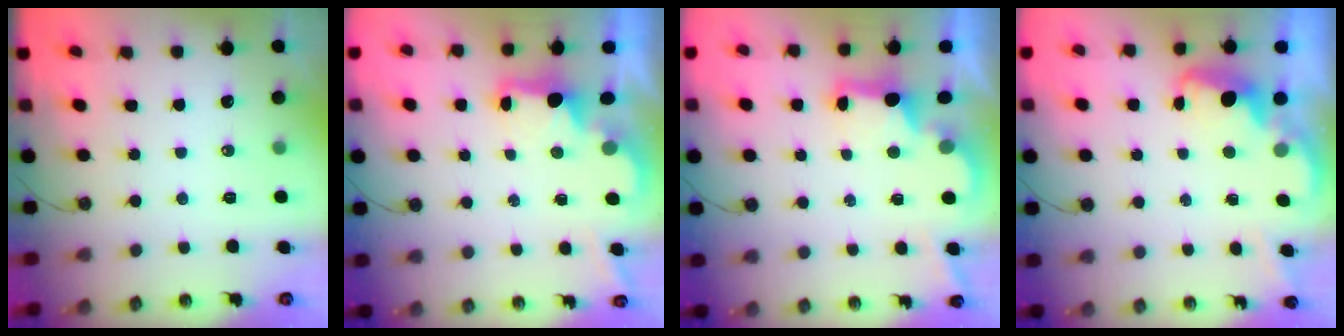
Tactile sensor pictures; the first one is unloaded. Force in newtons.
{"total": 2.1, "press": 1.9, "slide": 0.8}
{"total": 2.7, "press": 2.6, "slide": 0.9}
{"total": 2.8, "press": 2.6, "slide": 0.8}